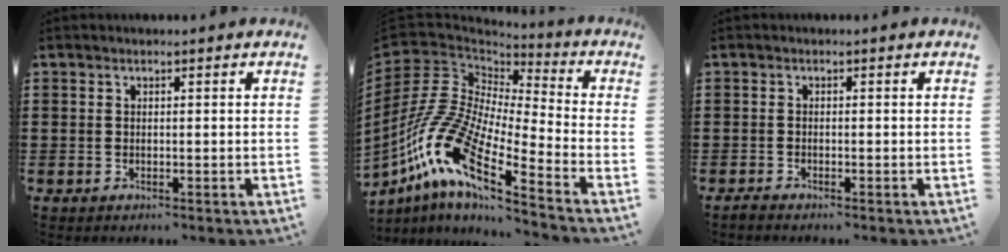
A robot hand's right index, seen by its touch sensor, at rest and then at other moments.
{"total": 14.3, "force": [-9.0, 4.1, 10.3], "torque": [-0.263, -0.016, -0.190]}
{"total": 0.8, "force": [-0.7, 0.0, 0.2], "torque": [-0.006, -0.004, -0.014]}